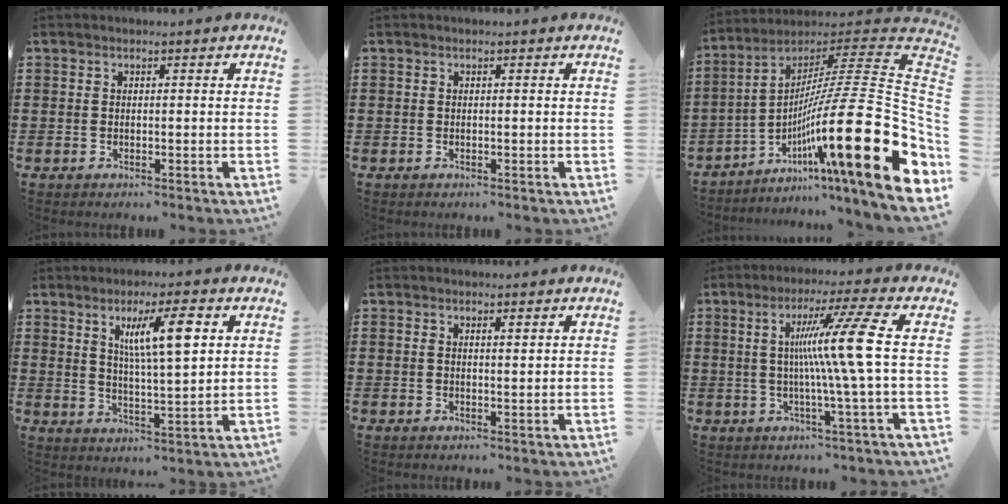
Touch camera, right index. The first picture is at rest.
{"total": 0.0}
{"total": 25.5, "force": [-6.6, 4.9, 24.1], "torque": [-0.427, -0.028, -0.124]}
{"total": 8.5, "force": [3.4, 1.7, 7.6], "torque": [-0.138, 0.004, 0.050]}
{"total": 0.7, "force": [0.5, 0.2, 0.5], "torque": [-0.012, 0.001, 0.009]}
{"total": 11.2, "force": [1.0, -1.7, 11.0], "torque": [-0.198, -0.005, 0.000]}